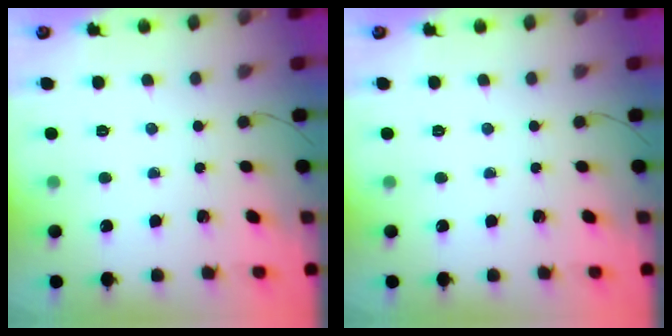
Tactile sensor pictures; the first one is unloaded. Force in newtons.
{"total": 0.0}